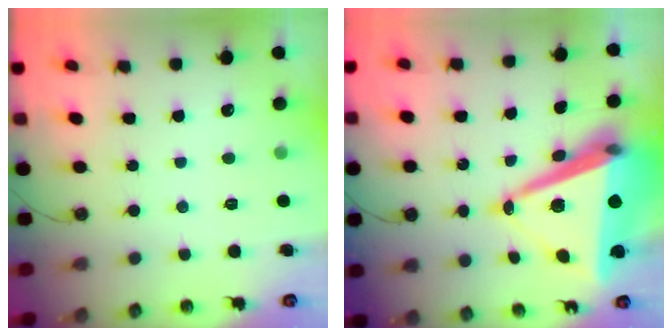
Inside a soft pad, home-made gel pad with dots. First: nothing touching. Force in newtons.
{"total": 16.5, "press": 16.0, "slide": 3.9}